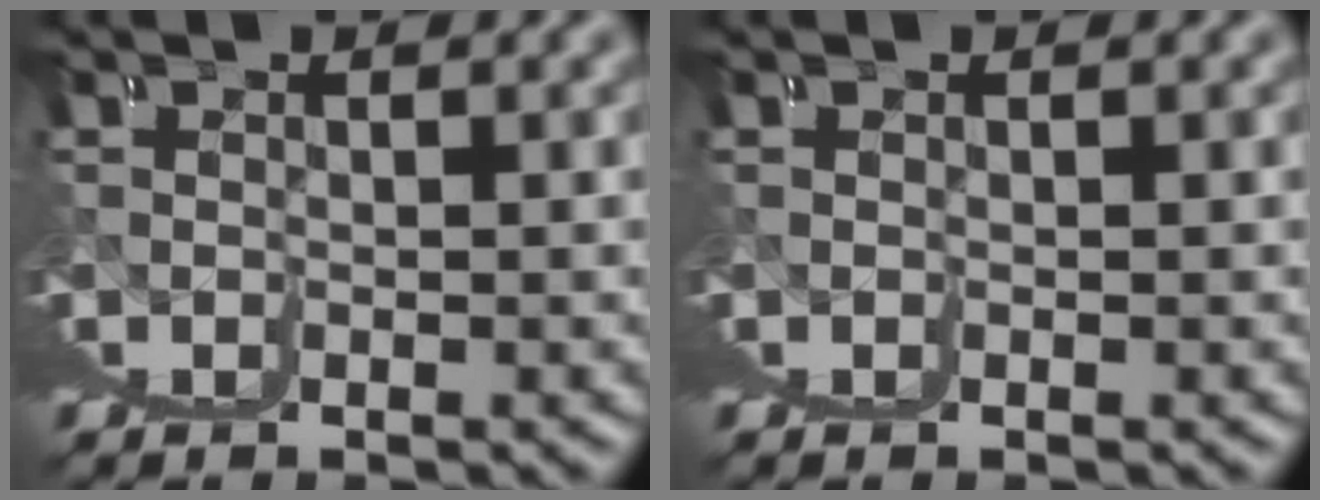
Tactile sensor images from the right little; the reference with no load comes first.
{"total": 0.0}